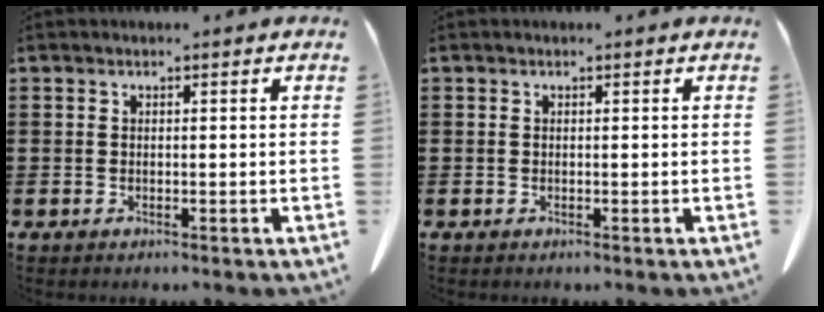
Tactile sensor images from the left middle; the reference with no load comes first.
{"total": 0.0}